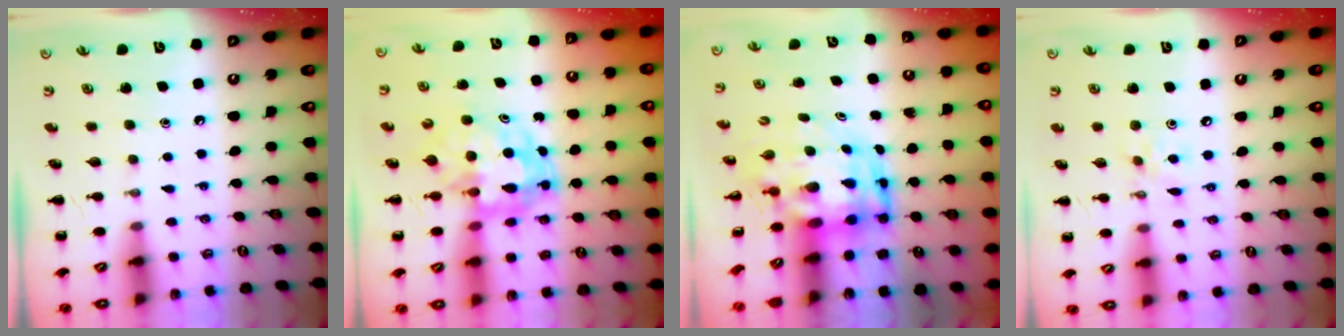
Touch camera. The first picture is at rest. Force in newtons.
{"total": 5.2, "press": 5.0, "slide": 1.3}
{"total": 5.8, "press": 5.5, "slide": 1.8}
{"total": 3.7, "press": 3.6, "slide": 0.8}